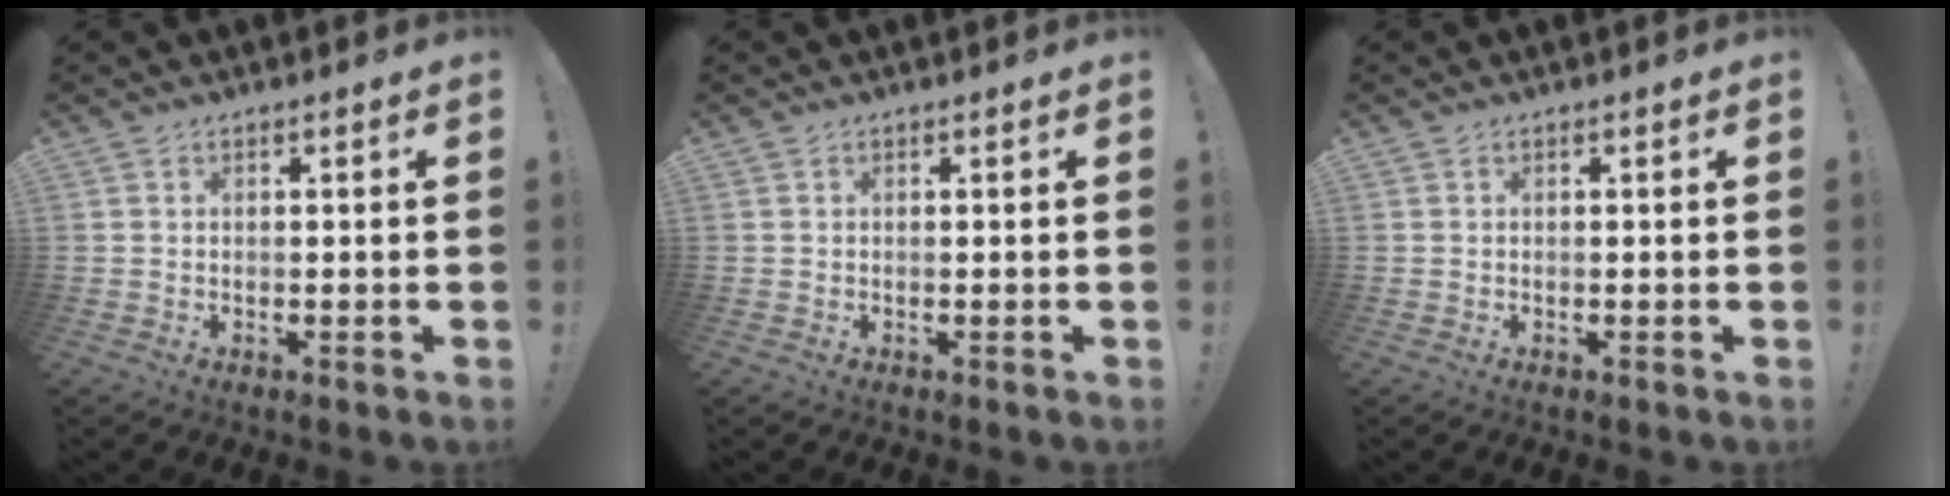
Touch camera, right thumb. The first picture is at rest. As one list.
[{"total": 0.0}, {"total": 0.0}]